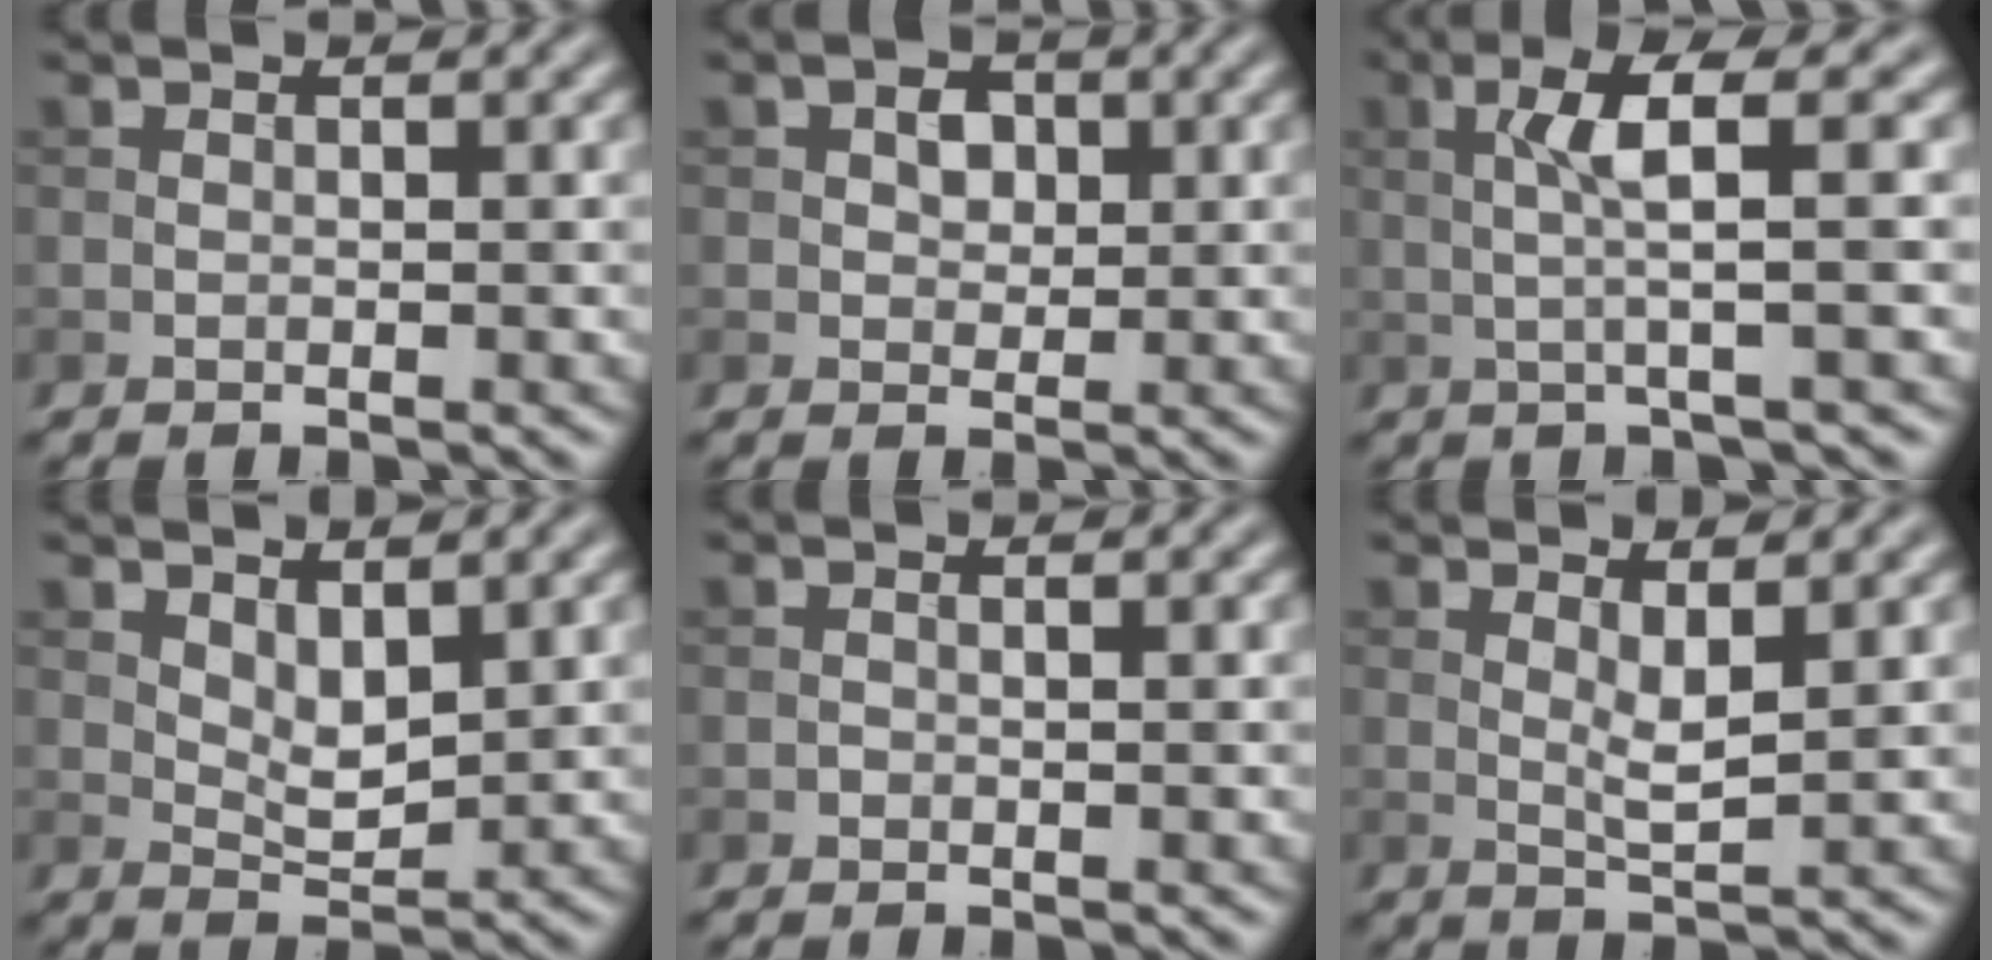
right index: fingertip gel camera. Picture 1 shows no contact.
{"total": 2.4, "force": [0.5, 1.8, 1.4], "torque": [-0.021, 0.000, 0.004]}
{"total": 4.4, "force": [0.5, 0.4, 4.4], "torque": [-0.080, 0.010, 0.009]}
{"total": 2.8, "force": [1.4, 1.3, 2.0], "torque": [-0.040, -0.006, 0.030]}
{"total": 0.0}
{"total": 2.1, "force": [1.0, 0.4, 1.8], "torque": [-0.034, -0.006, 0.019]}